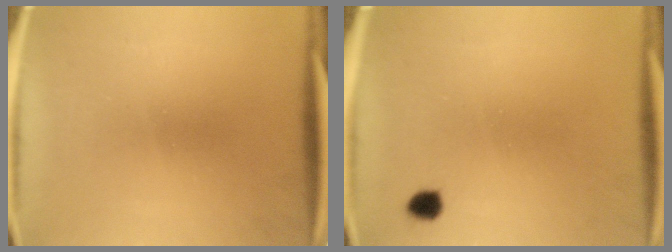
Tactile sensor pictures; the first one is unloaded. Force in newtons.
{"total": 1.9}